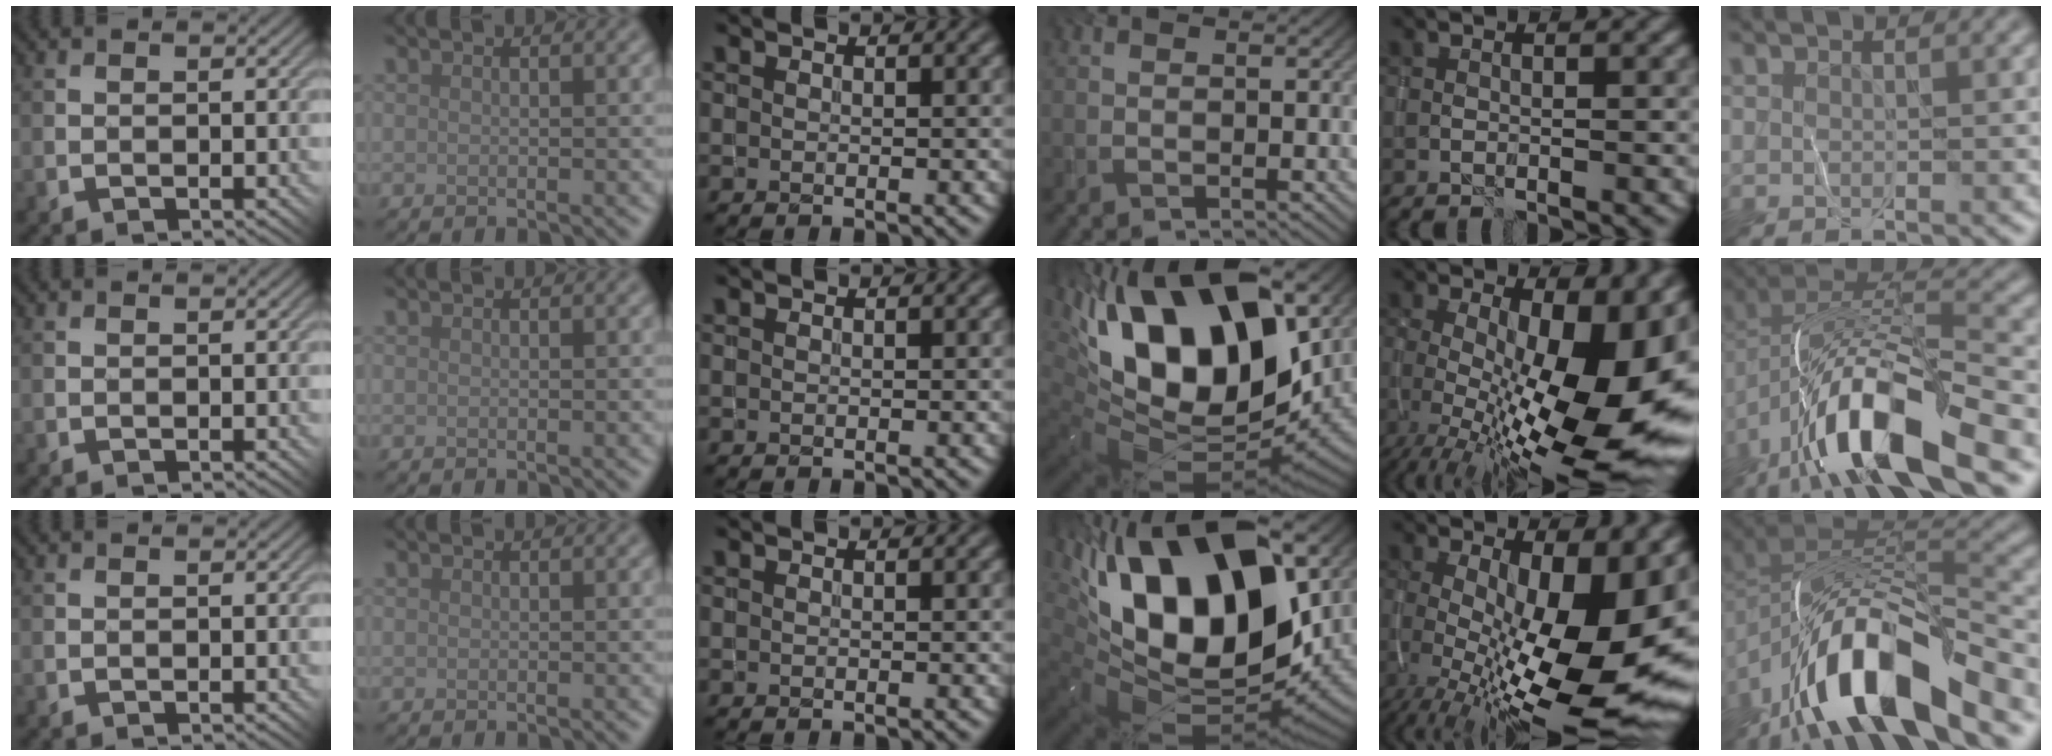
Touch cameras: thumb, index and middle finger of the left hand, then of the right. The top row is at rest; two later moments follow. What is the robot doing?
{"motion": "wrap", "object": "yarn"}